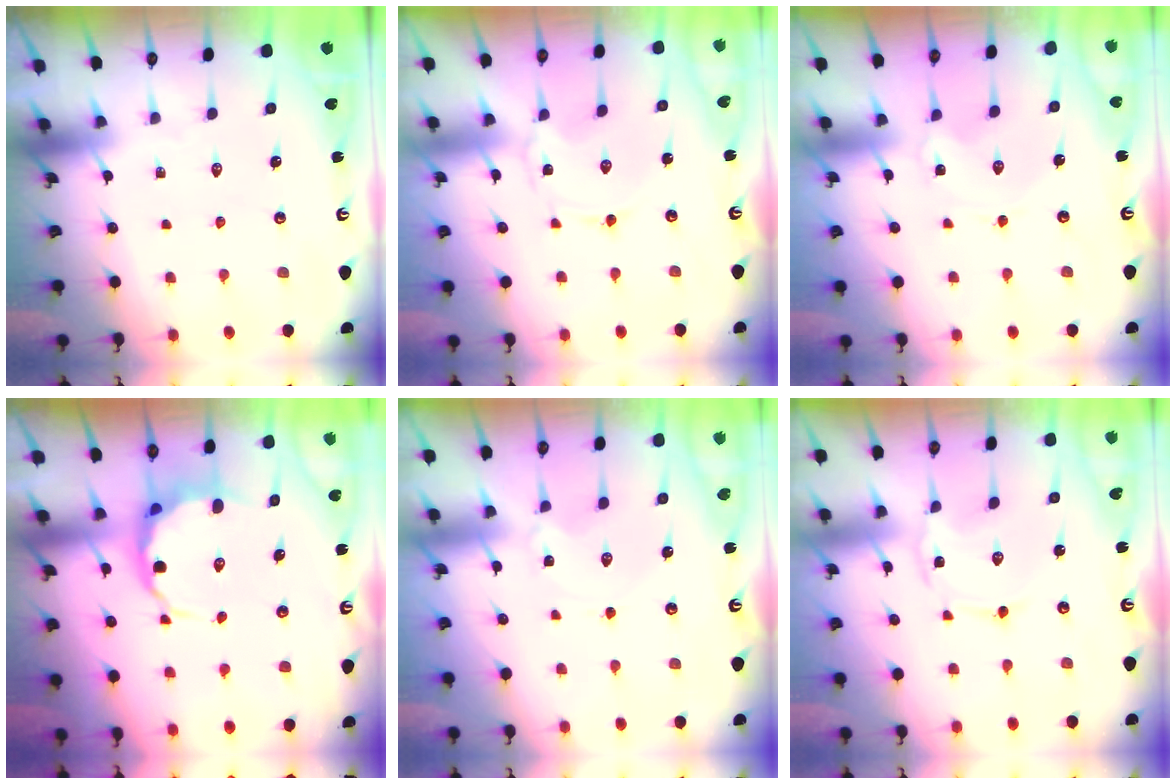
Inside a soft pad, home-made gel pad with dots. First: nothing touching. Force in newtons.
{"total": 0.0}
{"total": 0.0}
{"total": 6.1, "press": 5.9, "slide": 1.6}
{"total": 0.0}
{"total": 0.6, "press": 0.6, "slide": 0.1}